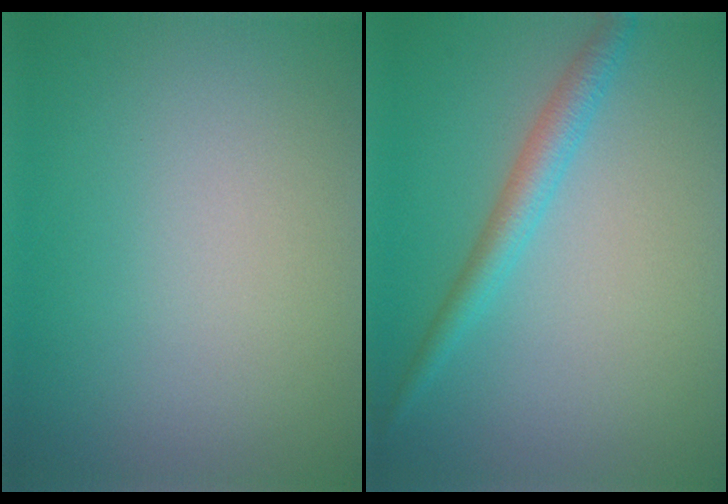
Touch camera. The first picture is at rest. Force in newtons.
{"total": 2.6, "press": 2.6, "slide": 0.0}